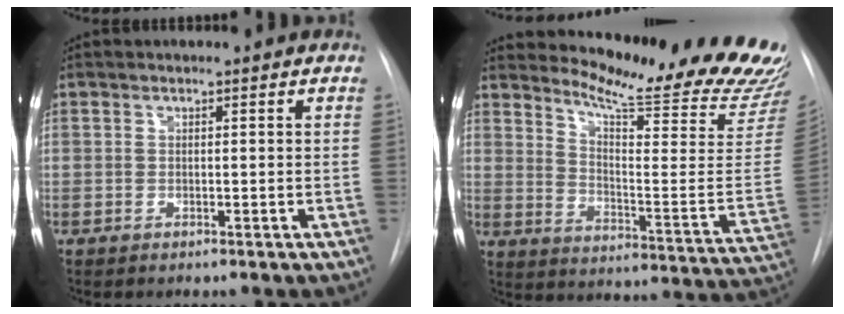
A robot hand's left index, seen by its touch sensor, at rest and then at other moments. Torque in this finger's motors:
{"motor_torque": [0.64, -1.16, 0.01, 0.03]}